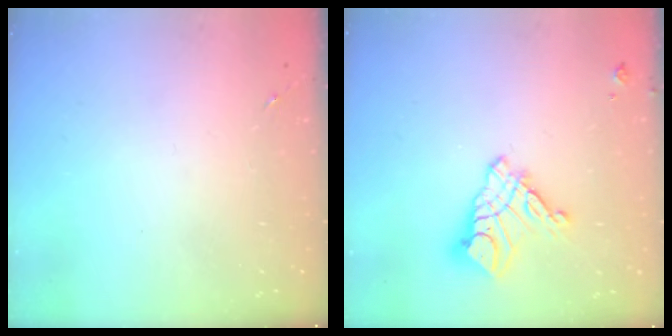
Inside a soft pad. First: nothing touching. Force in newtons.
{"total": 12.6, "press": 12.5, "slide": 1.1}